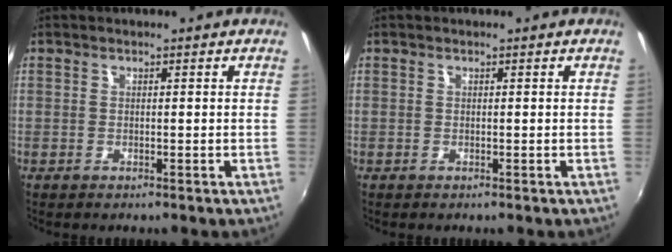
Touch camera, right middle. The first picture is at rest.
{"total": 0.0}